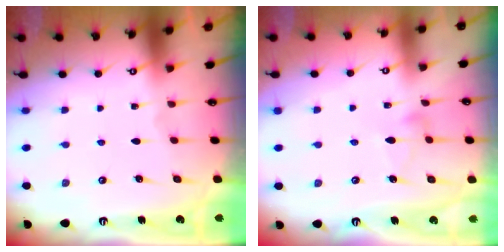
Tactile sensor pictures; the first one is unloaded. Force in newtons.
{"total": 3.9, "press": 3.9, "slide": 0.3}